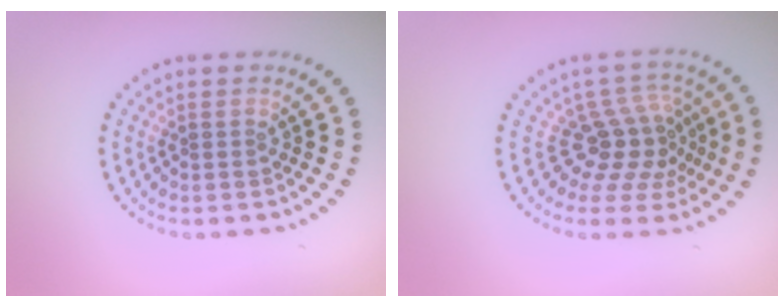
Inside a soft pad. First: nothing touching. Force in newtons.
{"total": 3.9, "press": 2.8, "slide": 2.8}